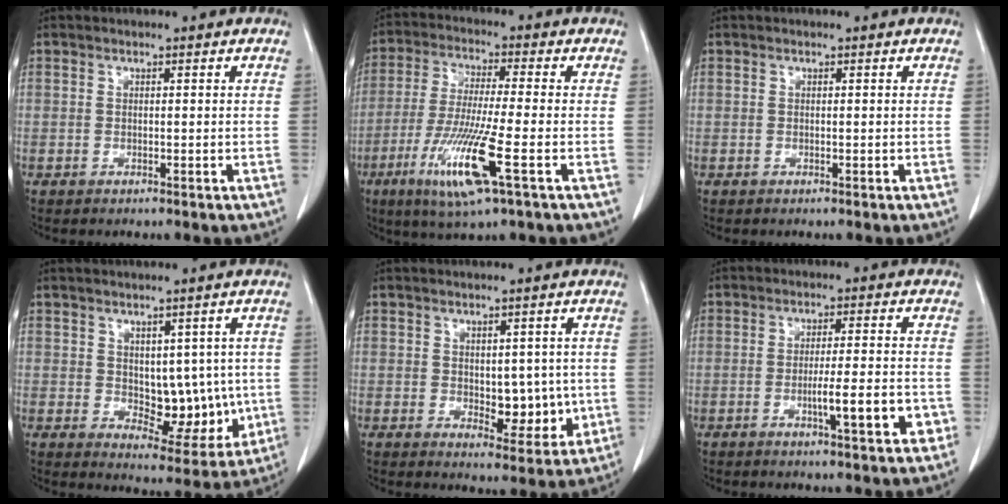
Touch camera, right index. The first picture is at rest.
{"total": 12.0, "force": [-4.8, 0.1, 11.1], "torque": [-0.227, -0.026, -0.088]}
{"total": 0.0}
{"total": 9.1, "force": [0.2, 5.4, 7.3], "torque": [-0.076, 0.004, 0.027]}
{"total": 6.4, "force": [-0.1, 3.5, 5.4], "torque": [-0.057, -0.002, 0.015]}
{"total": 7.1, "force": [-2.3, 0.9, 6.6], "torque": [-0.094, 0.000, -0.028]}